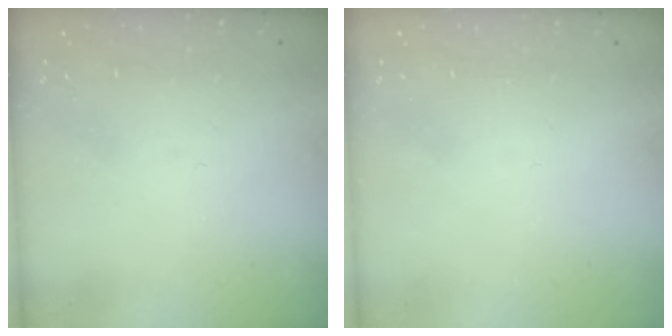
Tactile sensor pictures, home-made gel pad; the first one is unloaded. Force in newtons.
{"total": 1.7, "press": 1.7, "slide": 0.1}